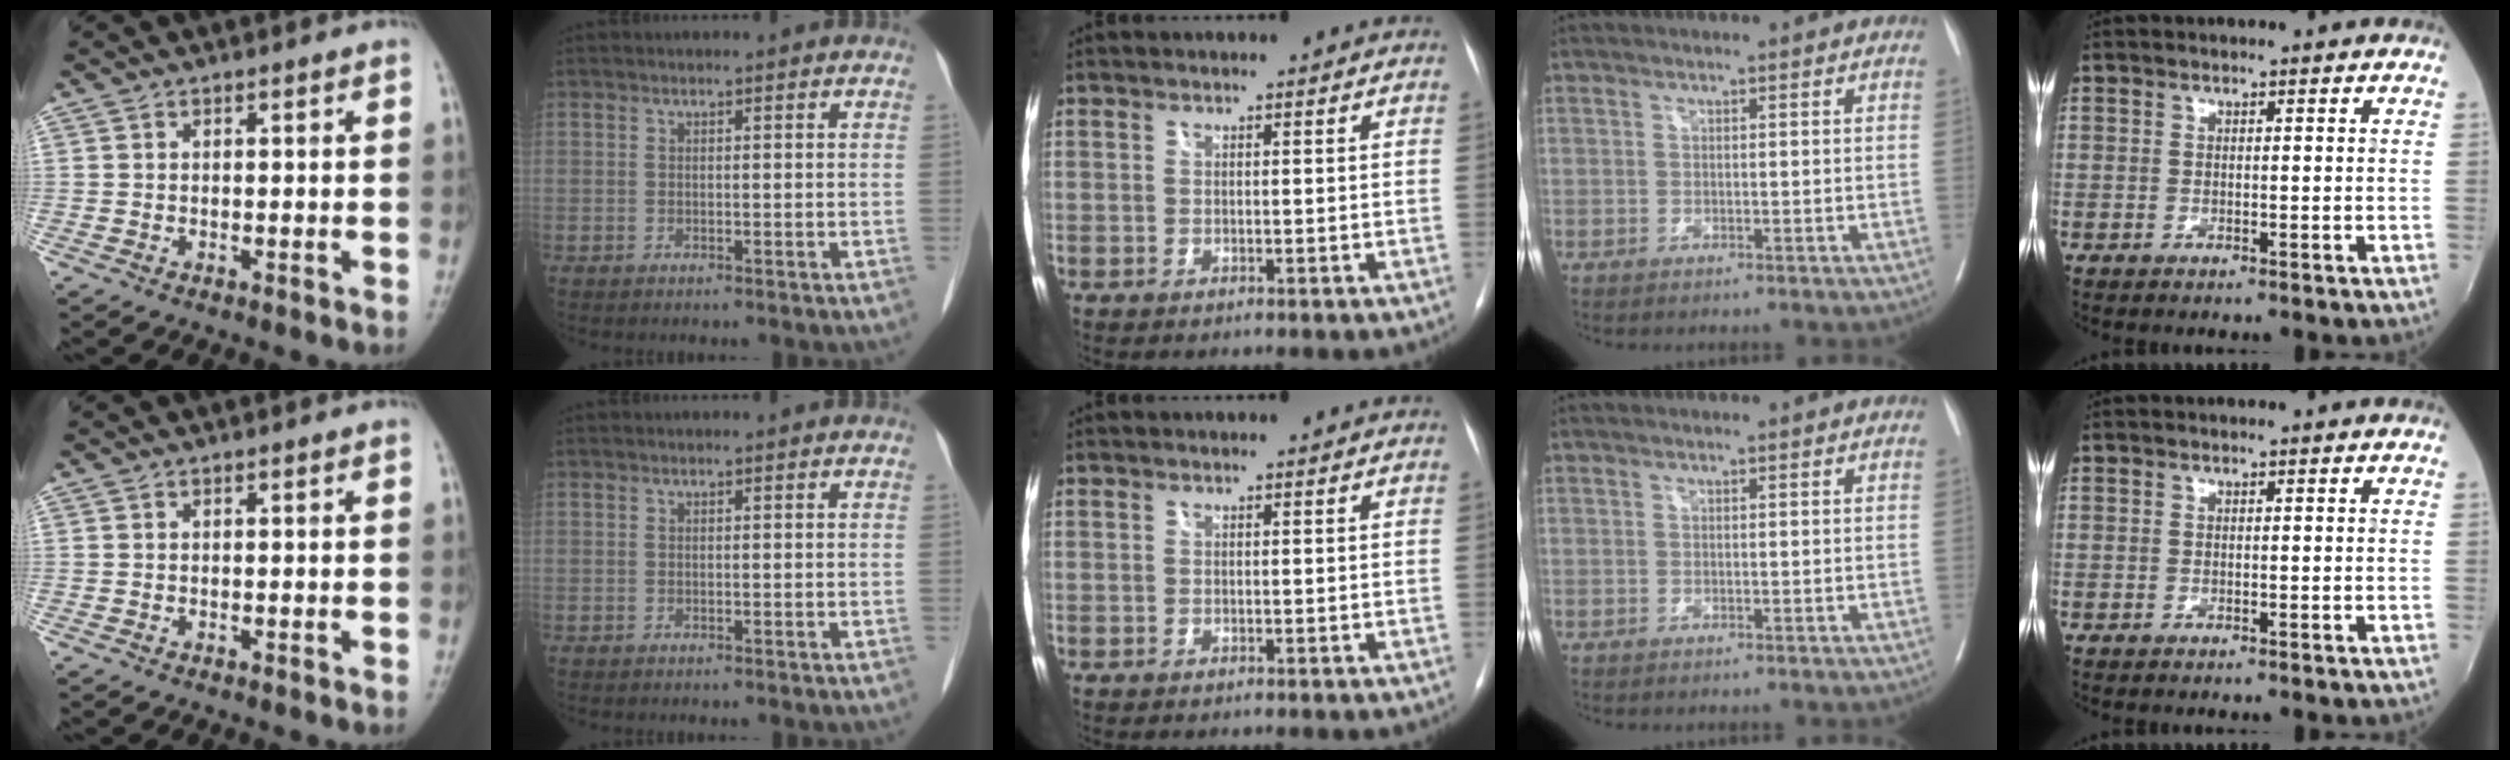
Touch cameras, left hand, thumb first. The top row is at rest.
{}